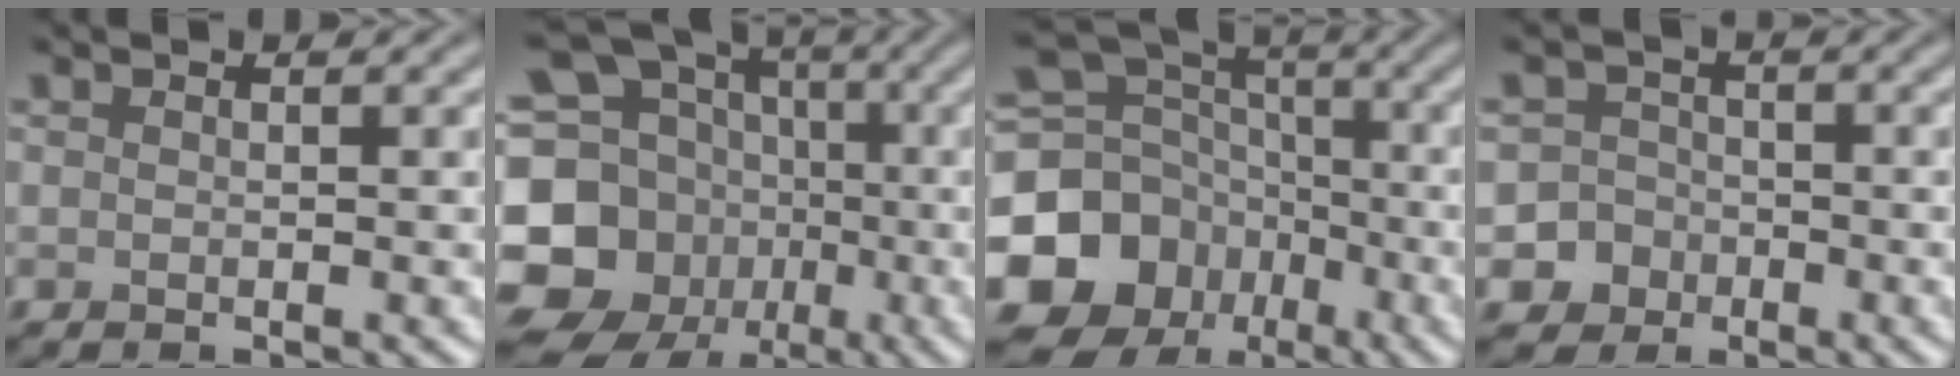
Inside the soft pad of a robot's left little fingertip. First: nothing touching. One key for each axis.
{"total": 17.1, "fx": -3.3, "fy": 15.2, "fz": 7.1, "tx": -0.177, "ty": 0.000, "tz": -0.081}
{"total": 16.6, "fx": -6.0, "fy": 14.6, "fz": 5.3, "tx": -0.145, "ty": -0.017, "tz": -0.119}
{"total": 4.7, "fx": -2.4, "fy": 4.0, "fz": 0.2, "tx": 0.028, "ty": -0.002, "tz": -0.053}